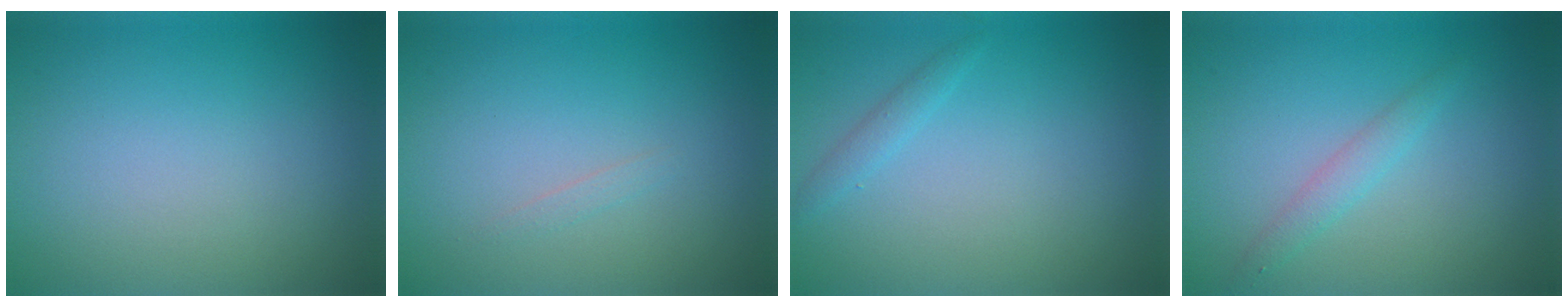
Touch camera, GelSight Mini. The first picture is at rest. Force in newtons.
{"total": 0.5, "press": 0.5, "slide": 0.1}
{"total": 1.1, "press": 1.1, "slide": 0.1}
{"total": 1.6, "press": 1.6, "slide": 0.0}